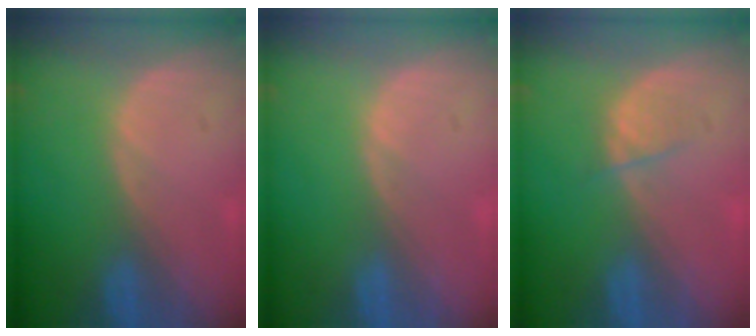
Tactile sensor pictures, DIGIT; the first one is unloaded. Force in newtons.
{"total": 0.0}
{"total": 1.9, "press": 1.9, "slide": 0.4}